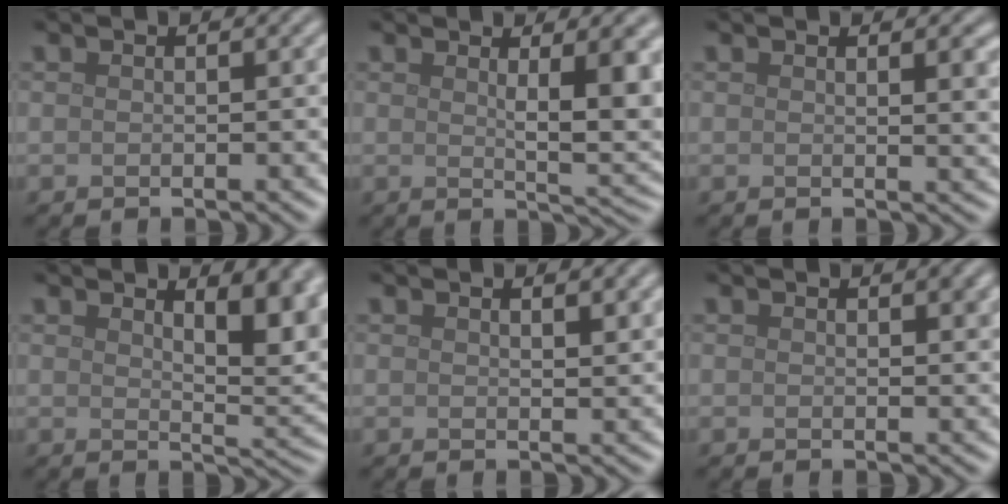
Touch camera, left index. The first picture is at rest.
{"total": 6.6, "force": [1.4, 1.9, 6.2], "torque": [-0.079, -0.007, 0.028]}
{"total": 2.8, "force": [1.1, 1.1, 2.4], "torque": [-0.017, 0.001, 0.014]}
{"total": 5.6, "force": [2.6, 2.1, 4.5], "torque": [-0.056, -0.007, 0.043]}
{"total": 1.3, "force": [0.8, 0.3, 0.9], "torque": [-0.014, -0.001, 0.014]}
{"total": 1.1, "force": [0.6, 0.4, 0.9], "torque": [-0.006, -0.004, 0.010]}